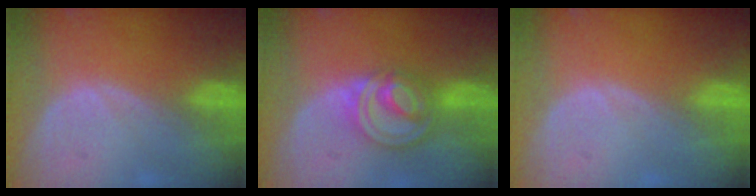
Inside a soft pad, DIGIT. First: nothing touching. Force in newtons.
{"total": 7.9, "press": 6.9, "slide": 3.9}
{"total": 0.0}